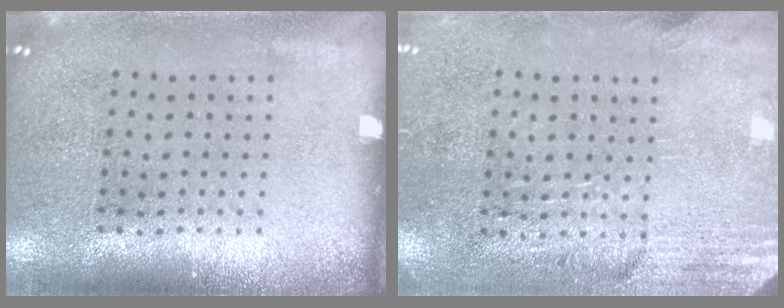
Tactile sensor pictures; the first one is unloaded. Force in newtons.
{"total": 2.8, "press": 2.5, "slide": 1.4}